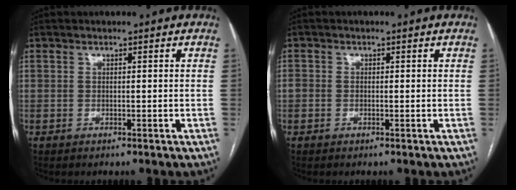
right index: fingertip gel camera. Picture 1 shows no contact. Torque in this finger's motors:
{"motor_torque": [0.24, 0.08, 0.05, 0.01]}